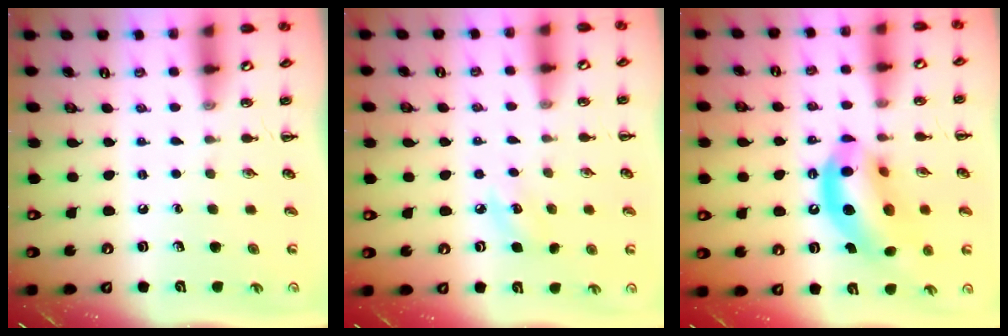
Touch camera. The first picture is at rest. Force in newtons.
{"total": 5.9, "press": 5.6, "slide": 1.8}
{"total": 16.3, "press": 15.7, "slide": 4.1}